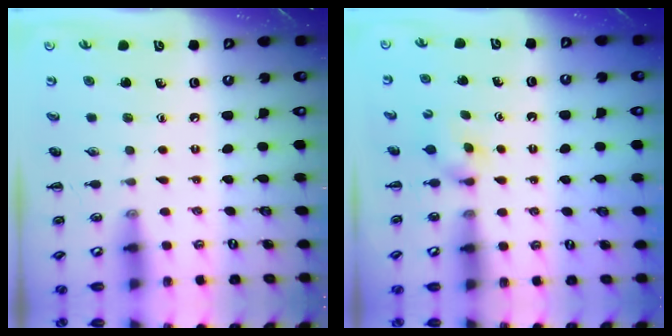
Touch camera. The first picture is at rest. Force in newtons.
{"total": 3.0, "press": 2.8, "slide": 0.9}